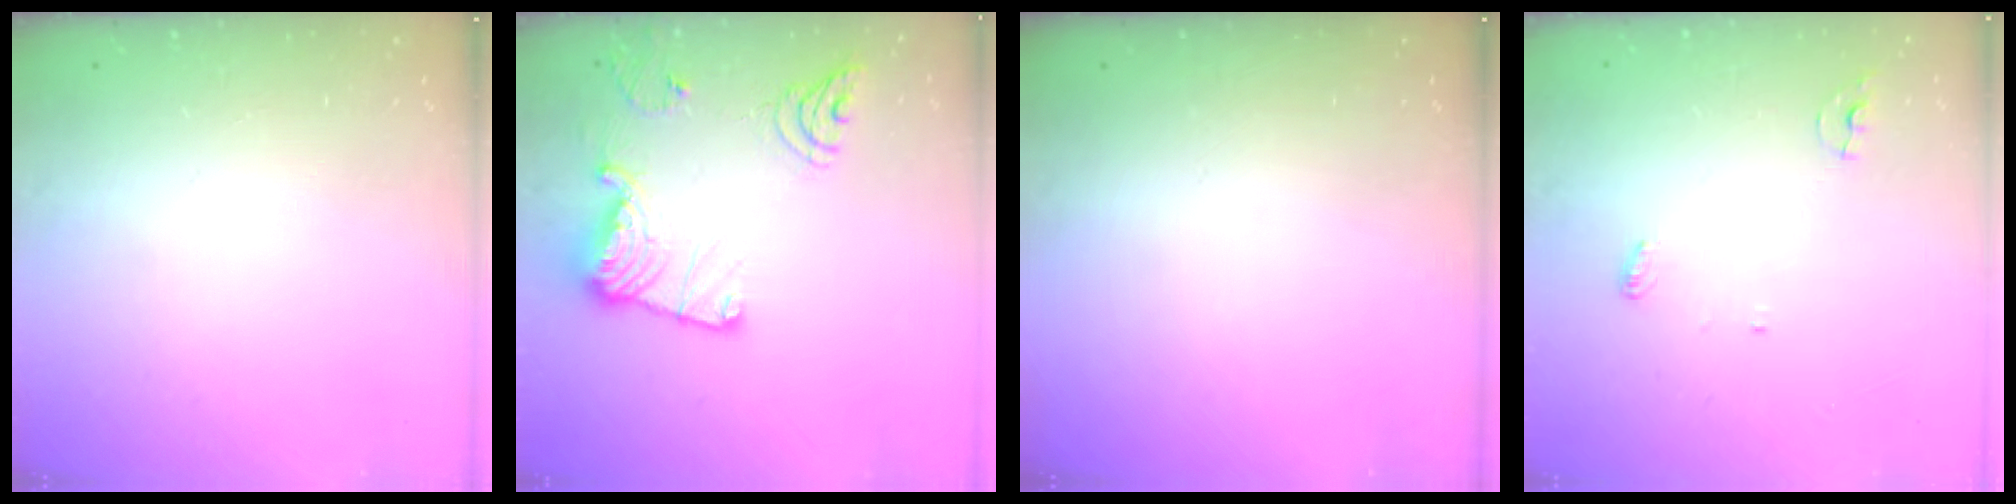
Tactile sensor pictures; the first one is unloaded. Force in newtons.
{"total": 16.6, "press": 16.5, "slide": 1.8}
{"total": 0.0}
{"total": 3.8, "press": 3.8, "slide": 0.3}